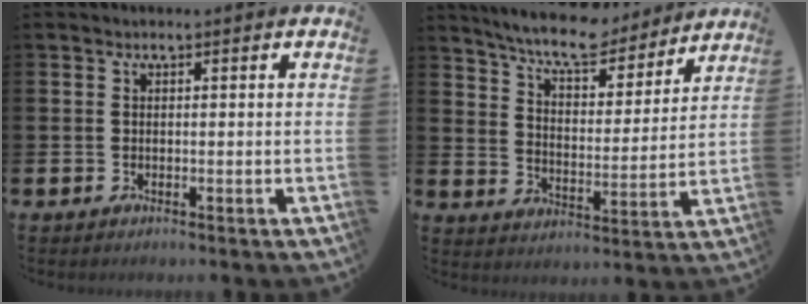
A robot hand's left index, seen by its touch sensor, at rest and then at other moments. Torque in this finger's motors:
{"motor_torque": [1.08, -1.06, 0.52, 0.21]}